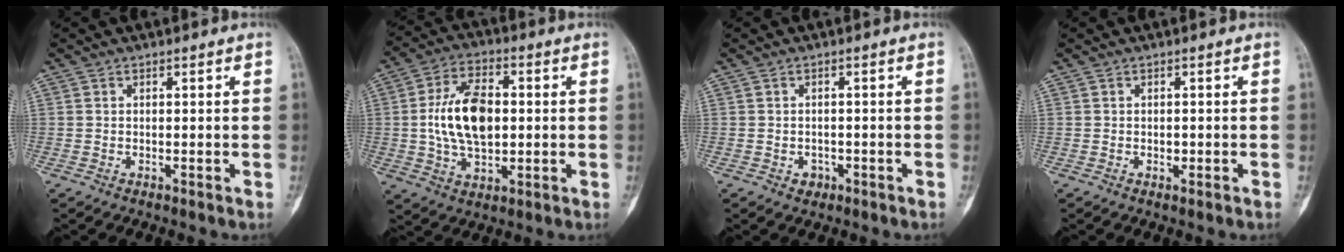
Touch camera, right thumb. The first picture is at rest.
{"total": 13.7, "force": [0.6, 7.9, 11.2], "torque": [-0.193, 0.008, 0.011]}
{"total": 1.7, "force": [-0.7, 1.4, 0.5], "torque": [0.003, 0.003, -0.007]}
{"total": 1.0, "force": [-0.2, 0.6, 0.8], "torque": [-0.009, 0.001, -0.003]}